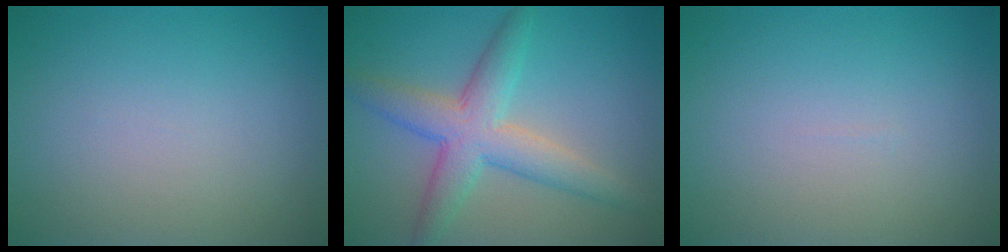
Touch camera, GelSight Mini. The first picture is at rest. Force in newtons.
{"total": 5.5, "press": 5.5, "slide": 0.2}
{"total": 0.0}